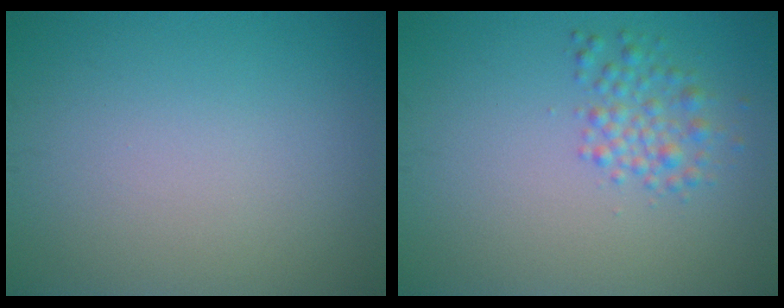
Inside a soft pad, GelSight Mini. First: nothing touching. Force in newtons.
{"total": 2.3, "press": 2.3, "slide": 0.1}